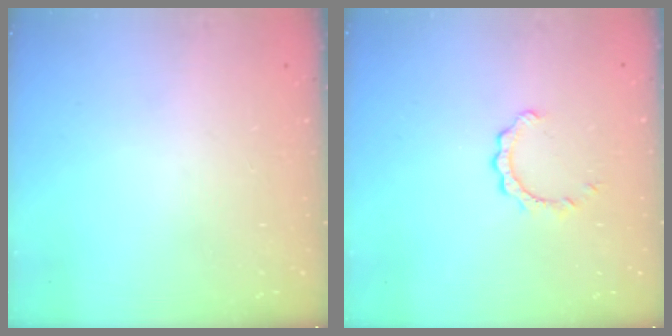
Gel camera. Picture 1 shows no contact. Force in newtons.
{"total": 2.6, "press": 2.6, "slide": 0.2}